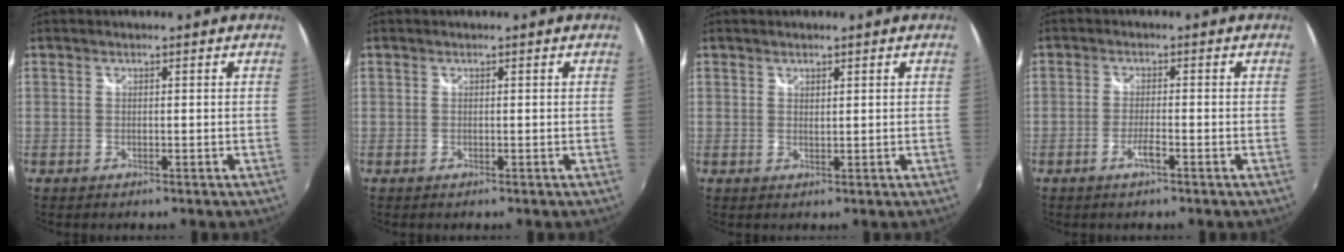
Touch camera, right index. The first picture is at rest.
{"total": 0.0}
{"total": 1.0, "force": [0.8, 0.3, 0.4], "torque": [-0.005, 0.000, 0.013]}
{"total": 2.5, "force": [-1.5, 0.2, 2.0], "torque": [-0.046, 0.000, -0.031]}